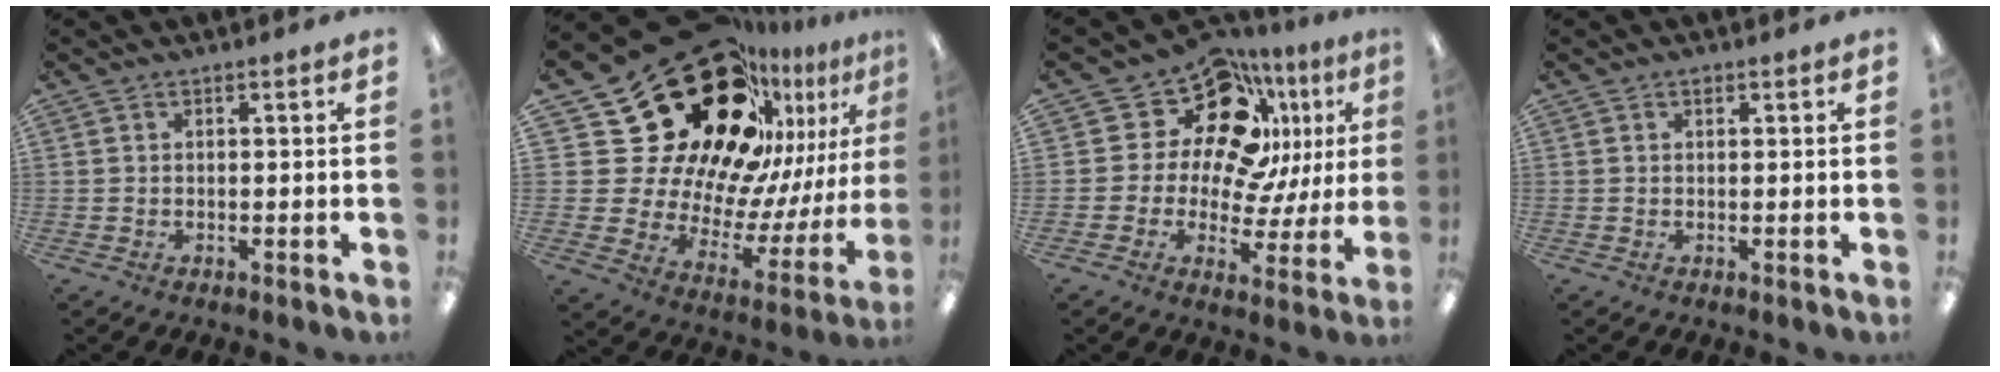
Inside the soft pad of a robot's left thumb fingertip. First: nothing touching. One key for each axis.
{"total": 34.6, "fx": 20.4, "fy": 20.6, "fz": 19.0, "tx": -0.271, "ty": -0.174, "tz": 0.415}
{"total": 18.2, "fx": 10.3, "fy": 11.2, "fz": 10.0, "tx": -0.180, "ty": -0.068, "tz": 0.185}
{"total": 1.0, "fx": 0.6, "fy": 0.6, "fz": 0.6, "tx": -0.005, "ty": 0.000, "tz": 0.008}